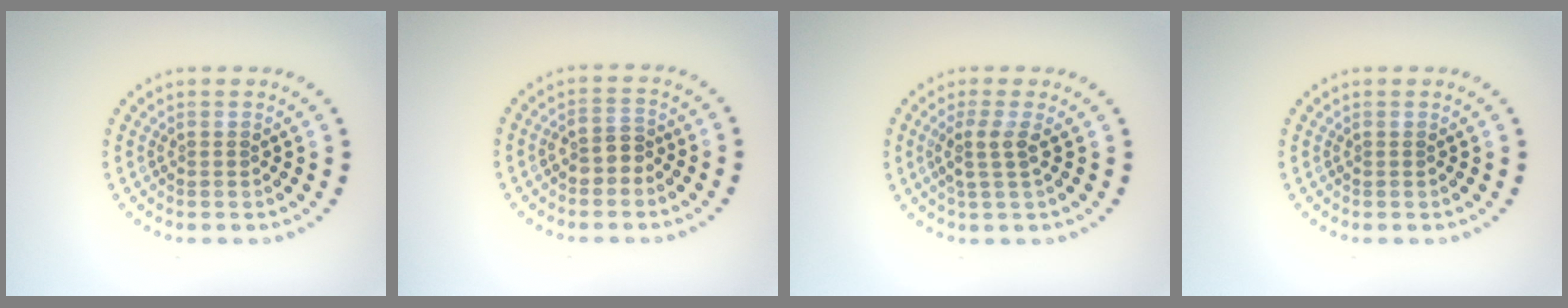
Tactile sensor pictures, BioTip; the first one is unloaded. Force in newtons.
{"total": 2.0, "press": 1.9, "slide": 0.7}
{"total": 2.1, "press": 1.7, "slide": 1.3}
{"total": 0.0}